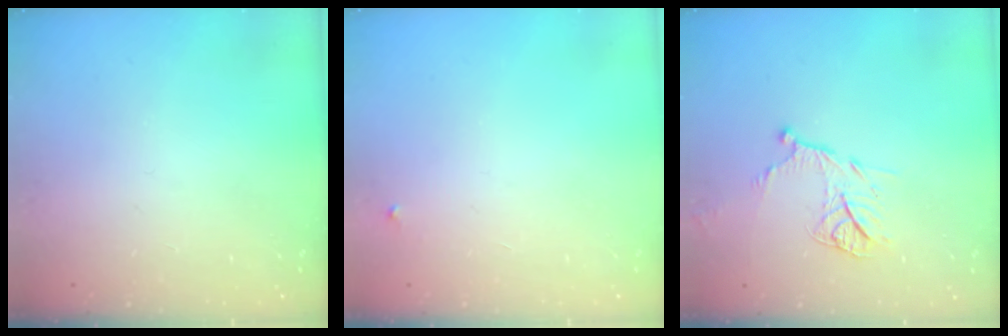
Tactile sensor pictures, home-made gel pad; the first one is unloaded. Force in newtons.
{"total": 2.1, "press": 2.1, "slide": 0.1}
{"total": 12.3, "press": 12.2, "slide": 1.2}